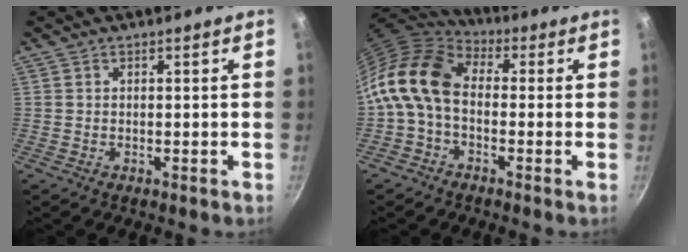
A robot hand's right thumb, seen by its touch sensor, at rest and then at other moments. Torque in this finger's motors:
{"motor_torque": [1.56, 1.70, 0.64, -0.60, 0.38]}